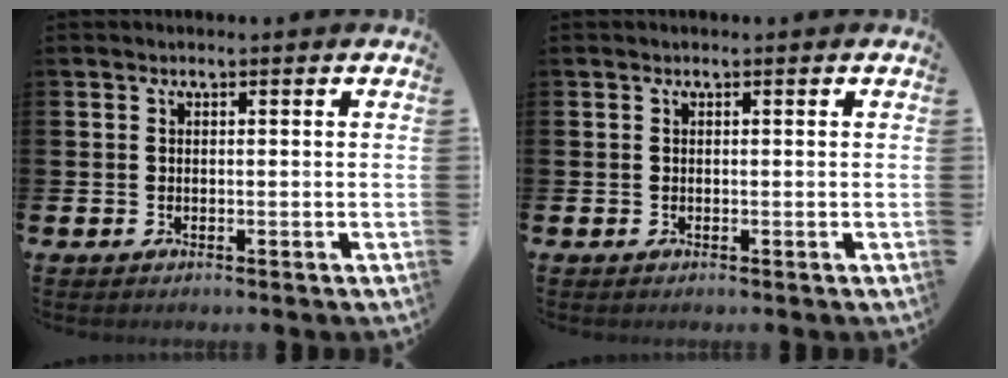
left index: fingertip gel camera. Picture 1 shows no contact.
{"total": 0.0}